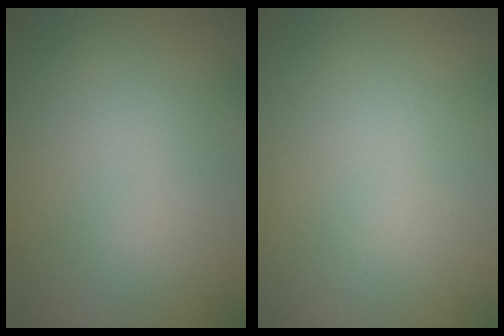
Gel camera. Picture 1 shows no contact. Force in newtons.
{"total": 0.0}